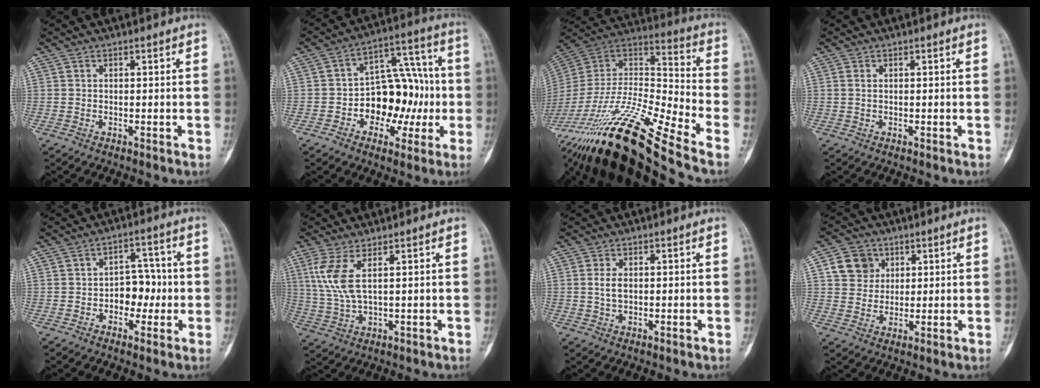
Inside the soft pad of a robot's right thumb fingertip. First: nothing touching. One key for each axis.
{"total": 15.4, "fx": -2.5, "fy": 10.8, "fz": 10.7, "tx": -0.100, "ty": 0.051, "tz": -0.038}
{"total": 29.9, "fx": -19.4, "fy": 5.3, "fz": 22.2, "tx": -0.448, "ty": 0.035, "tz": -0.349}
{"total": 0.7, "fx": 0.1, "fy": 0.5, "fz": 0.5, "tx": -0.014, "ty": 0.001, "tz": 0.003}
{"total": 6.5, "fx": -1.1, "fy": 4.8, "fz": 4.3, "tx": -0.023, "ty": 0.026, "tz": -0.022}
{"total": 6.9, "fx": 2.6, "fy": 2.2, "fz": 6.1, "tx": -0.151, "ty": -0.006, "tz": 0.065}
{"total": 2.8, "fx": 0.3, "fy": 1.8, "fz": 2.2, "tx": -0.045, "ty": 0.002, "tz": 0.006}
{"total": 7.3, "fx": 2.6, "fy": 6.4, "fz": 2.5, "tx": -0.015, "ty": -0.003, "tz": 0.047}